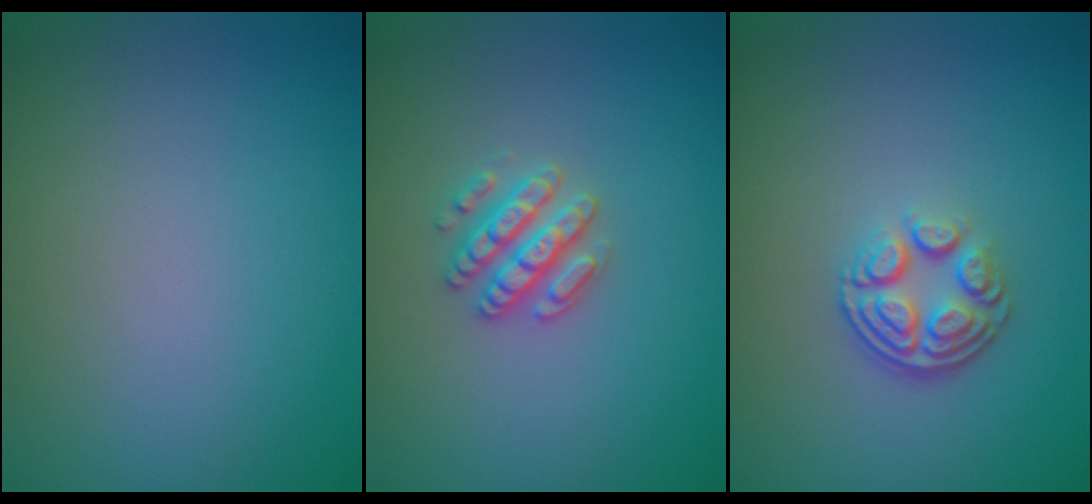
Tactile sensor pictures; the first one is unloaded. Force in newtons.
{"total": 2.8, "press": 2.7, "slide": 0.6}
{"total": 3.9, "press": 2.7, "slide": 2.8}